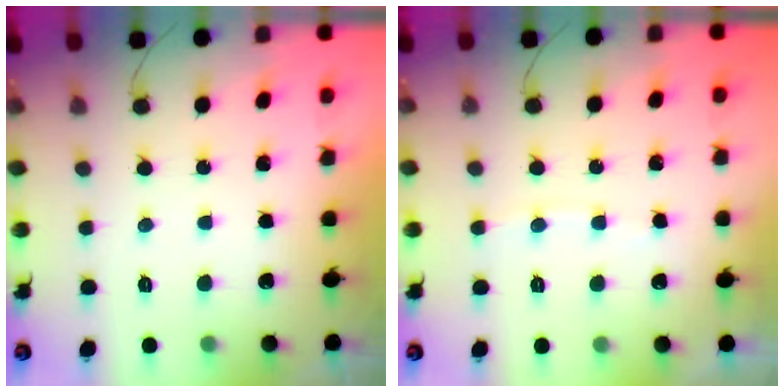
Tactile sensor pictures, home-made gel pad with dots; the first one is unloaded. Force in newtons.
{"total": 4.2, "press": 4.1, "slide": 0.5}